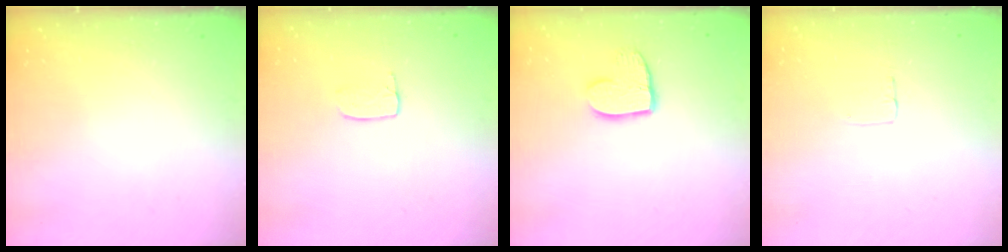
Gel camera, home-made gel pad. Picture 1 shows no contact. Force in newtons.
{"total": 3.5, "press": 3.5, "slide": 0.2}
{"total": 9.2, "press": 9.2, "slide": 0.2}
{"total": 2.7, "press": 2.7, "slide": 0.1}